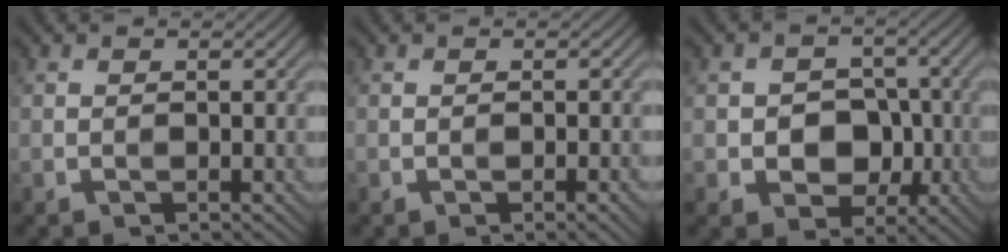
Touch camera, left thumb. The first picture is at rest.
{"total": 1.6, "force": [-0.6, 0.2, 1.4], "torque": [-0.020, 0.000, -0.007]}
{"total": 6.2, "force": [-1.3, 5.0, 3.4], "torque": [-0.049, -0.003, -0.037]}